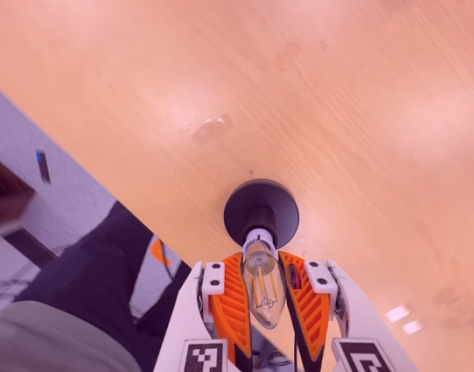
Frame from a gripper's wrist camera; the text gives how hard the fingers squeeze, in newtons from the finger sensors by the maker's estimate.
{"total": 18.5, "left": 17.6, "right": 19.5}